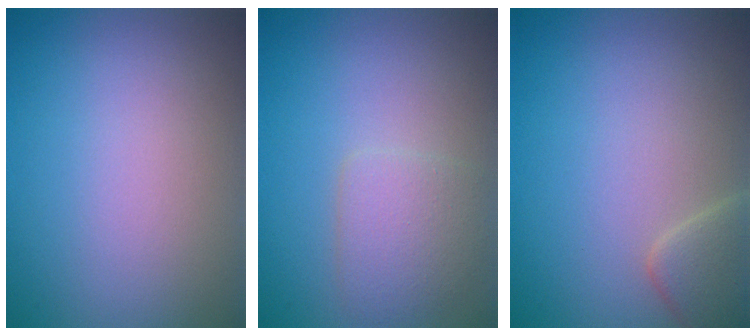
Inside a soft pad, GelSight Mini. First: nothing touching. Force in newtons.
{"total": 2.5, "press": 2.5, "slide": 0.1}
{"total": 2.3, "press": 2.3, "slide": 0.2}